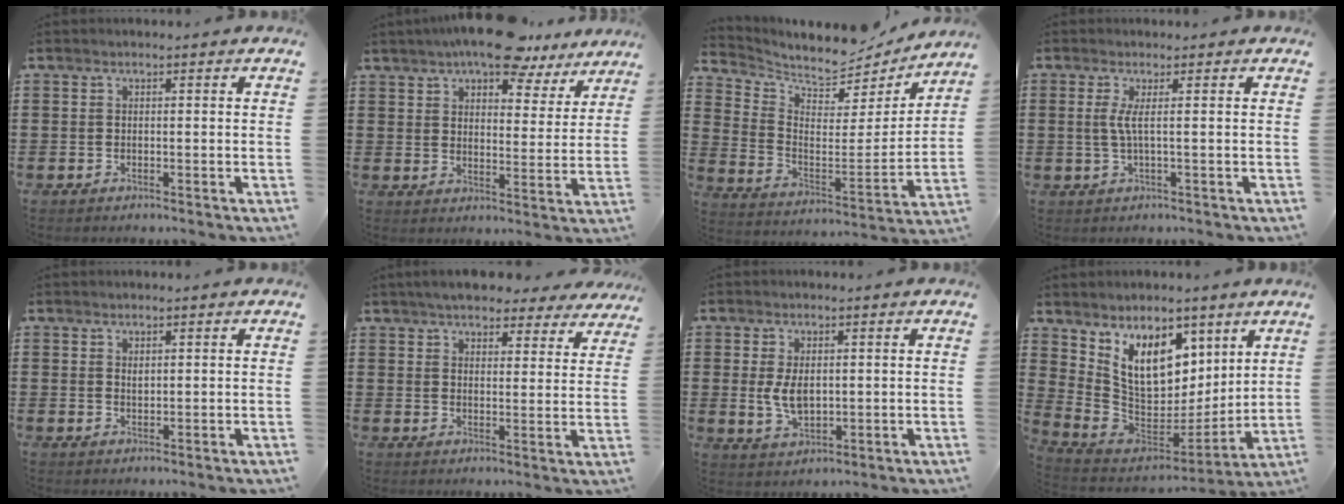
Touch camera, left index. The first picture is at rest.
{"total": 9.5, "force": [8.2, 2.3, 4.1], "torque": [-0.074, -0.030, 0.149]}
{"total": 6.3, "force": [6.1, 1.5, 0.7], "torque": [-0.051, -0.054, 0.105]}
{"total": 2.6, "force": [0.2, -0.4, 2.6], "torque": [-0.058, -0.010, 0.001]}
{"total": 0.8, "force": [0.4, 0.5, 0.5], "torque": [-0.012, 0.002, 0.008]}
{"total": 5.2, "force": [4.8, 0.9, 1.5], "torque": [-0.049, -0.011, 0.088]}
{"total": 4.9, "force": [0.4, 3.0, 3.9], "torque": [-0.085, 0.000, 0.001]}
{"total": 12.3, "force": [6.1, 7.8, 7.3], "torque": [-0.171, -0.035, 0.123]}